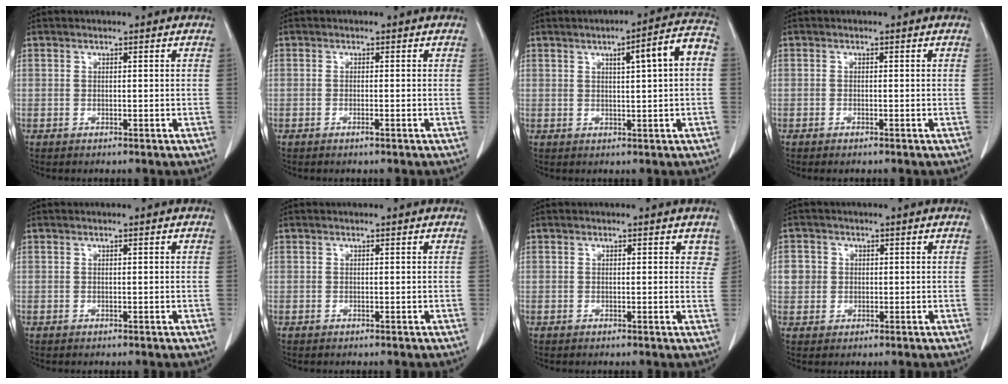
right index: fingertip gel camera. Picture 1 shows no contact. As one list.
[{"total": 0.5, "force": [-0.4, 0.0, 0.4], "torque": [-0.010, 0.001, -0.005]}, {"total": 7.6, "force": [1.4, 0.4, 7.5], "torque": [-0.104, 0.018, 0.017]}, {"total": 0.8, "force": [-0.6, 0.1, 0.4], "torque": [-0.013, -0.002, -0.008]}, {"total": 0.0}, {"total": 0.0}, {"total": 2.4, "force": [1.4, 1.2, 1.5], "torque": [0.001, 0.001, 0.010]}, {"total": 3.4, "force": [0.5, 3.3, 0.6], "torque": [-0.001, 0.010, 0.011]}]